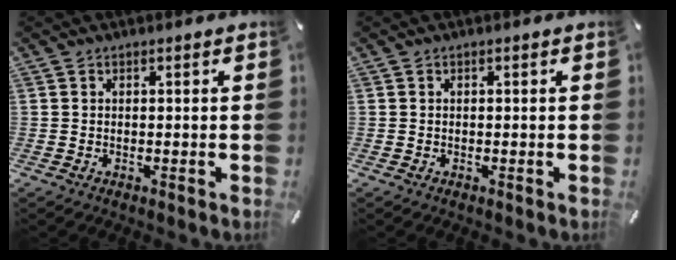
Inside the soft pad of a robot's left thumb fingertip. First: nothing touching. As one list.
[{"total": 0.0}]